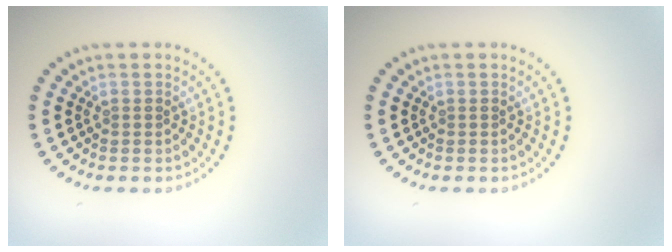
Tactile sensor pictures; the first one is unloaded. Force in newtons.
{"total": 0.0}